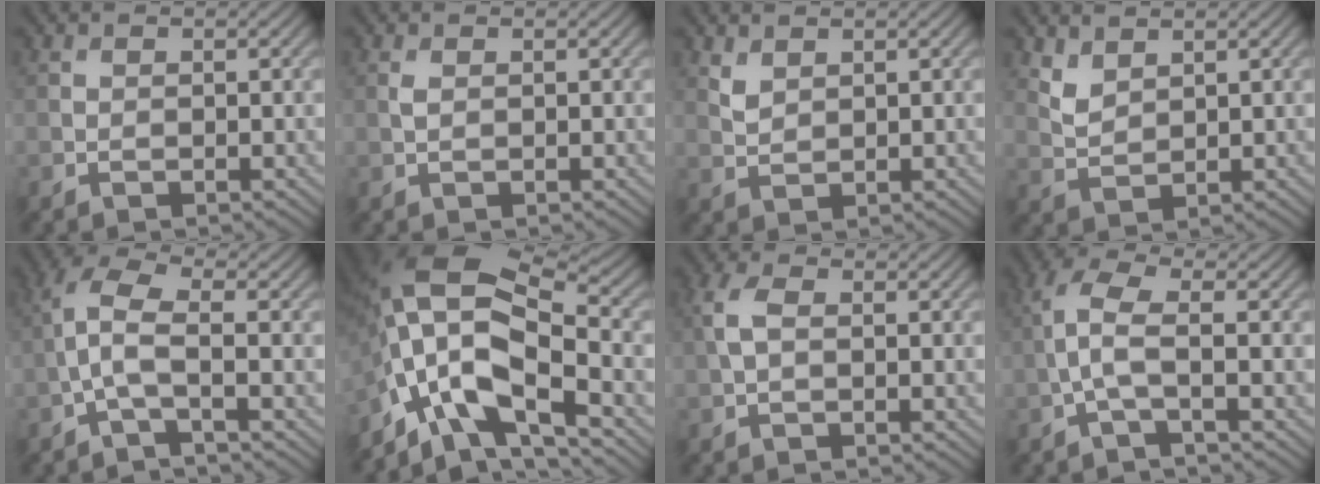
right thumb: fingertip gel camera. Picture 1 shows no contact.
{"total": 0.8, "force": [0.2, 0.4, 0.6], "torque": [-0.019, 0.001, 0.006]}
{"total": 1.8, "force": [1.4, 0.9, 0.8], "torque": [-0.025, -0.002, 0.034]}
{"total": 2.9, "force": [2.2, 1.3, 1.3], "torque": [-0.038, -0.004, 0.053]}
{"total": 5.0, "force": [-1.1, 1.4, 4.7], "torque": [-0.105, 0.016, -0.036]}
{"total": 14.1, "force": [-6.0, 6.8, 10.8], "torque": [-0.217, -0.012, -0.113]}
{"total": 2.9, "force": [0.3, 1.6, 2.4], "torque": [-0.065, 0.007, 0.001]}
{"total": 4.3, "force": [-0.8, 1.0, 4.1], "torque": [-0.093, 0.016, -0.028]}